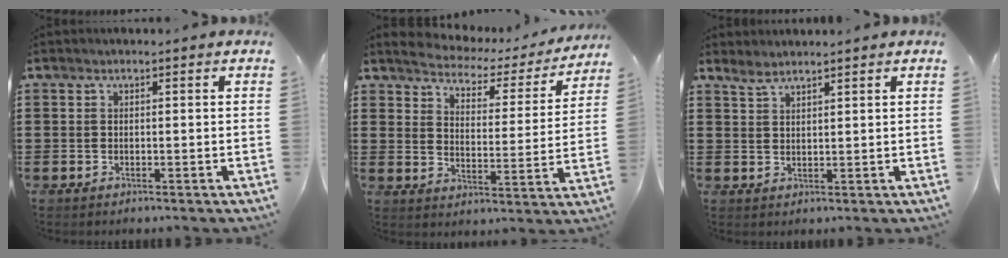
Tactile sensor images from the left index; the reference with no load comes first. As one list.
[{"total": 2.8, "force": [2.8, 0.5, 0.1], "torque": [-0.026, -0.028, 0.038]}, {"total": 2.0, "force": [1.8, 0.4, 0.6], "torque": [-0.015, 0.001, 0.036]}]